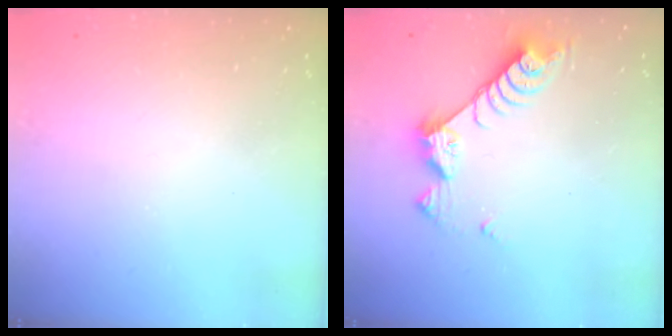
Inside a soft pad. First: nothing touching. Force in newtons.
{"total": 8.6, "press": 8.6, "slide": 0.2}